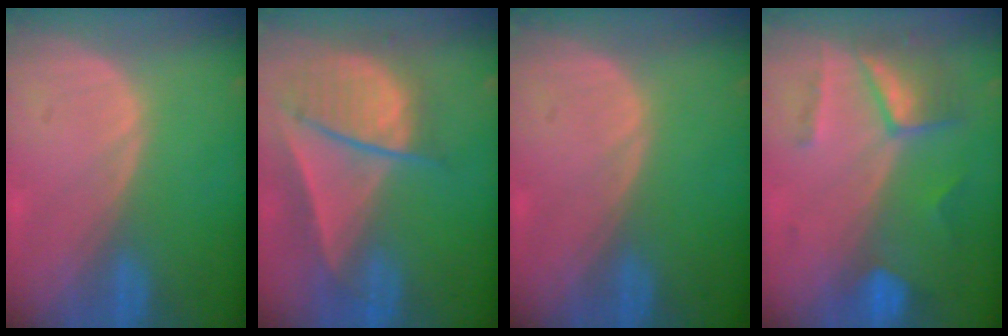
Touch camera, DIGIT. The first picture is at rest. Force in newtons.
{"total": 9.1, "press": 7.9, "slide": 4.5}
{"total": 0.0}
{"total": 7.3, "press": 6.5, "slide": 3.4}